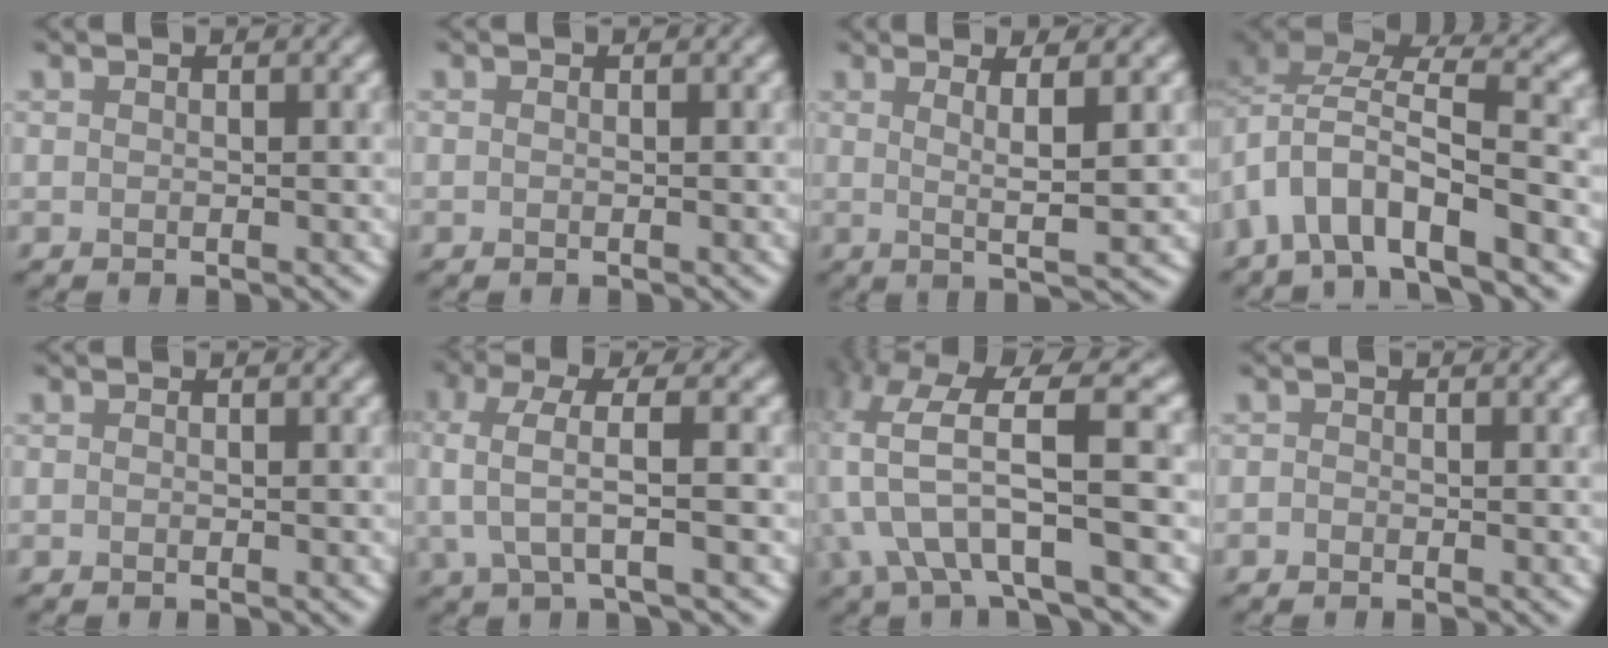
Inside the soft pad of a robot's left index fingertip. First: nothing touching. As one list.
[{"total": 0.0}, {"total": 3.9, "force": [0.8, 0.6, 3.7], "torque": [-0.061, 0.001, 0.017]}, {"total": 8.1, "force": [-4.0, 3.7, 6.0], "torque": [-0.106, 0.016, -0.075]}, {"total": 0.0}, {"total": 3.8, "force": [0.4, 1.0, 3.6], "torque": [-0.081, 0.008, 0.010]}, {"total": 7.6, "force": [-1.7, 2.7, 6.9], "torque": [-0.138, 0.007, -0.030]}, {"total": 0.5, "force": [-0.4, 0.3, 0.1], "torque": [0.002, 0.002, -0.007]}]